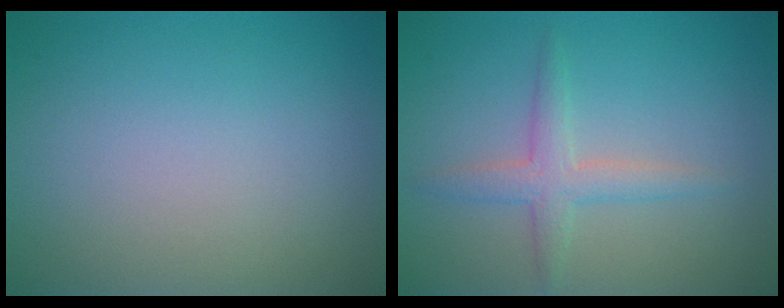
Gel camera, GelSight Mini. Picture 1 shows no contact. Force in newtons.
{"total": 2.5, "press": 2.5, "slide": 0.1}